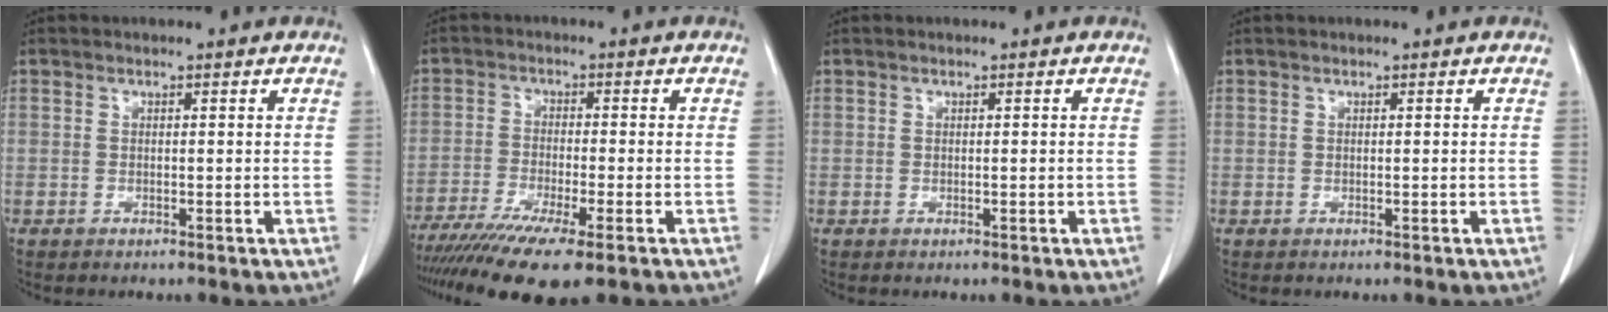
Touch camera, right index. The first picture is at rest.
{"total": 12.1, "force": [-8.7, 0.9, 8.3], "torque": [-0.143, -0.027, -0.142]}
{"total": 0.0}
{"total": 0.0}